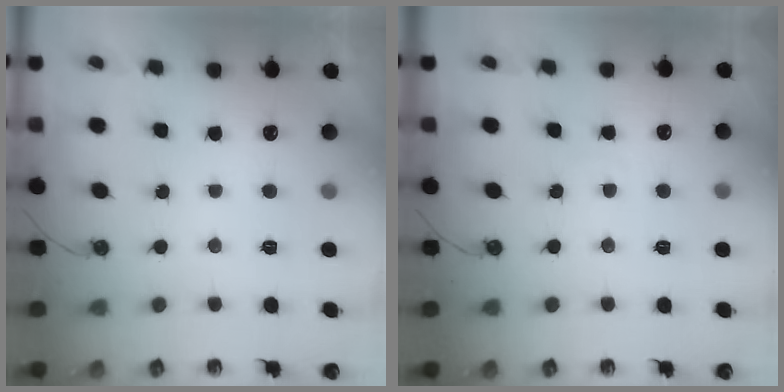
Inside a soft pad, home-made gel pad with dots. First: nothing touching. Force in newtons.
{"total": 2.7, "press": 2.6, "slide": 0.4}